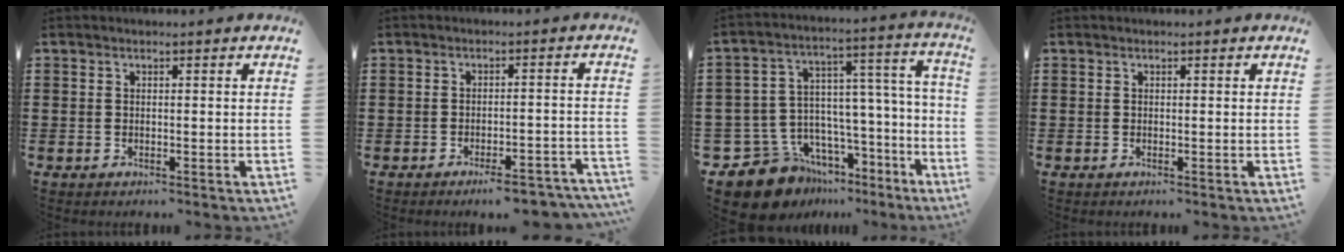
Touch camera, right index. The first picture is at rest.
{"total": 4.0, "force": [-3.7, 0.3, 1.6], "torque": [-0.025, -0.001, -0.070]}
{"total": 9.9, "force": [-8.4, 4.7, 2.6], "torque": [-0.072, -0.001, -0.159]}
{"total": 0.0}